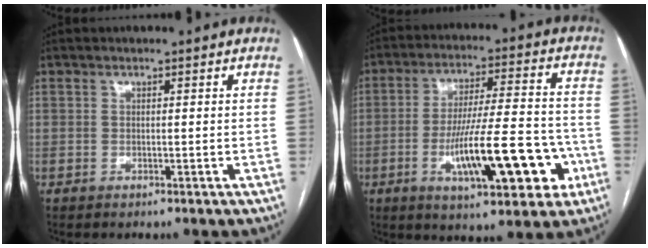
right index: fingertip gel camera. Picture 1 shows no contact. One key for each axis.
{"total": 17.0, "fx": -5.7, "fy": 3.7, "fz": 15.6, "tx": -0.254, "ty": 0.010, "tz": -0.080}